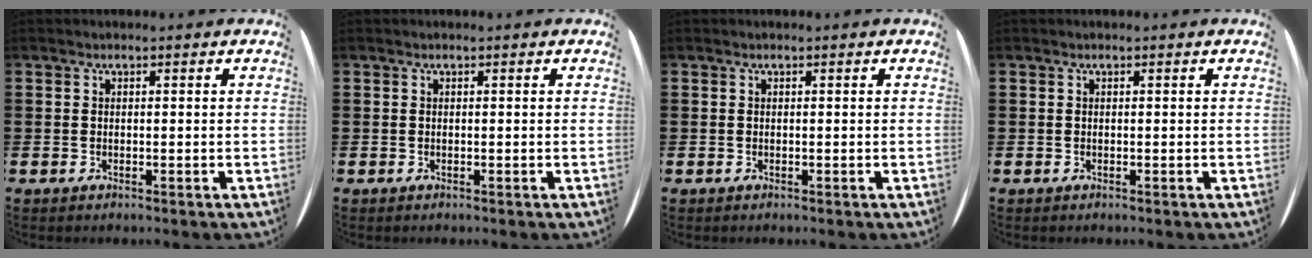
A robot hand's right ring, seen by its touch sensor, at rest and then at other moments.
{"total": 0.0}
{"total": 0.0}
{"total": 0.0}